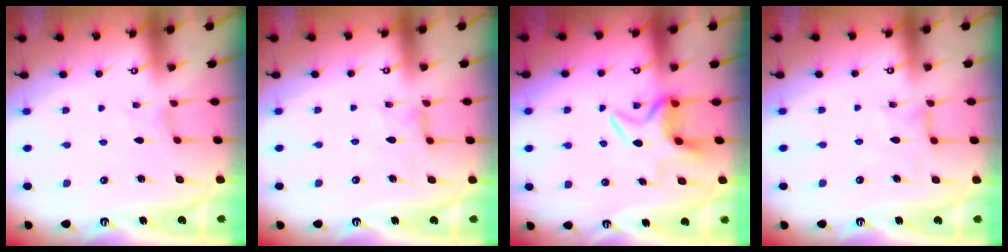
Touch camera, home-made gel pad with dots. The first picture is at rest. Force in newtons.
{"total": 2.3, "press": 2.3, "slide": 0.4}
{"total": 6.6, "press": 6.4, "slide": 1.3}
{"total": 1.6, "press": 1.6, "slide": 0.3}